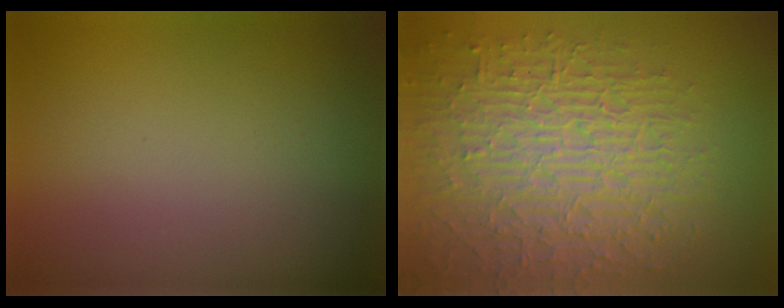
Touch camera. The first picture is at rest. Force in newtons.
{"total": 9.0, "press": 6.1, "slide": 6.6}